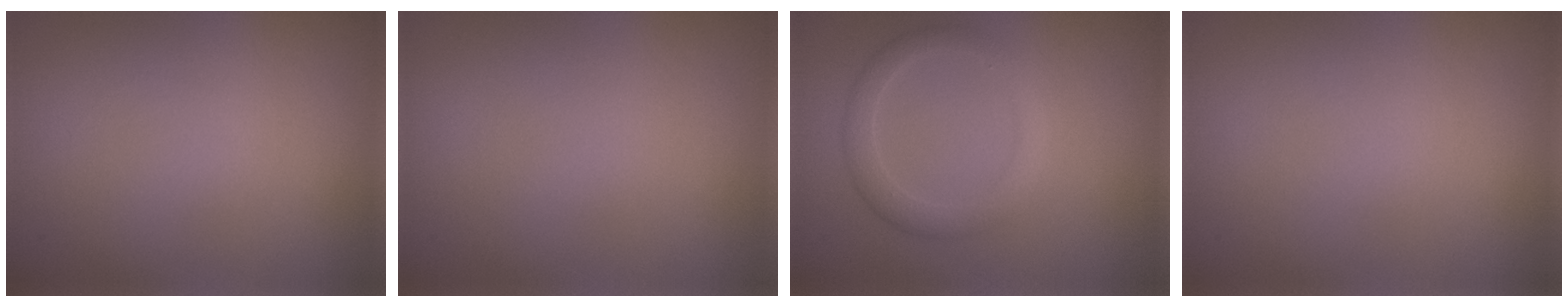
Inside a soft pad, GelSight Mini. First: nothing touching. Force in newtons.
{"total": 0.0}
{"total": 2.4, "press": 2.4, "slide": 0.2}
{"total": 0.0}